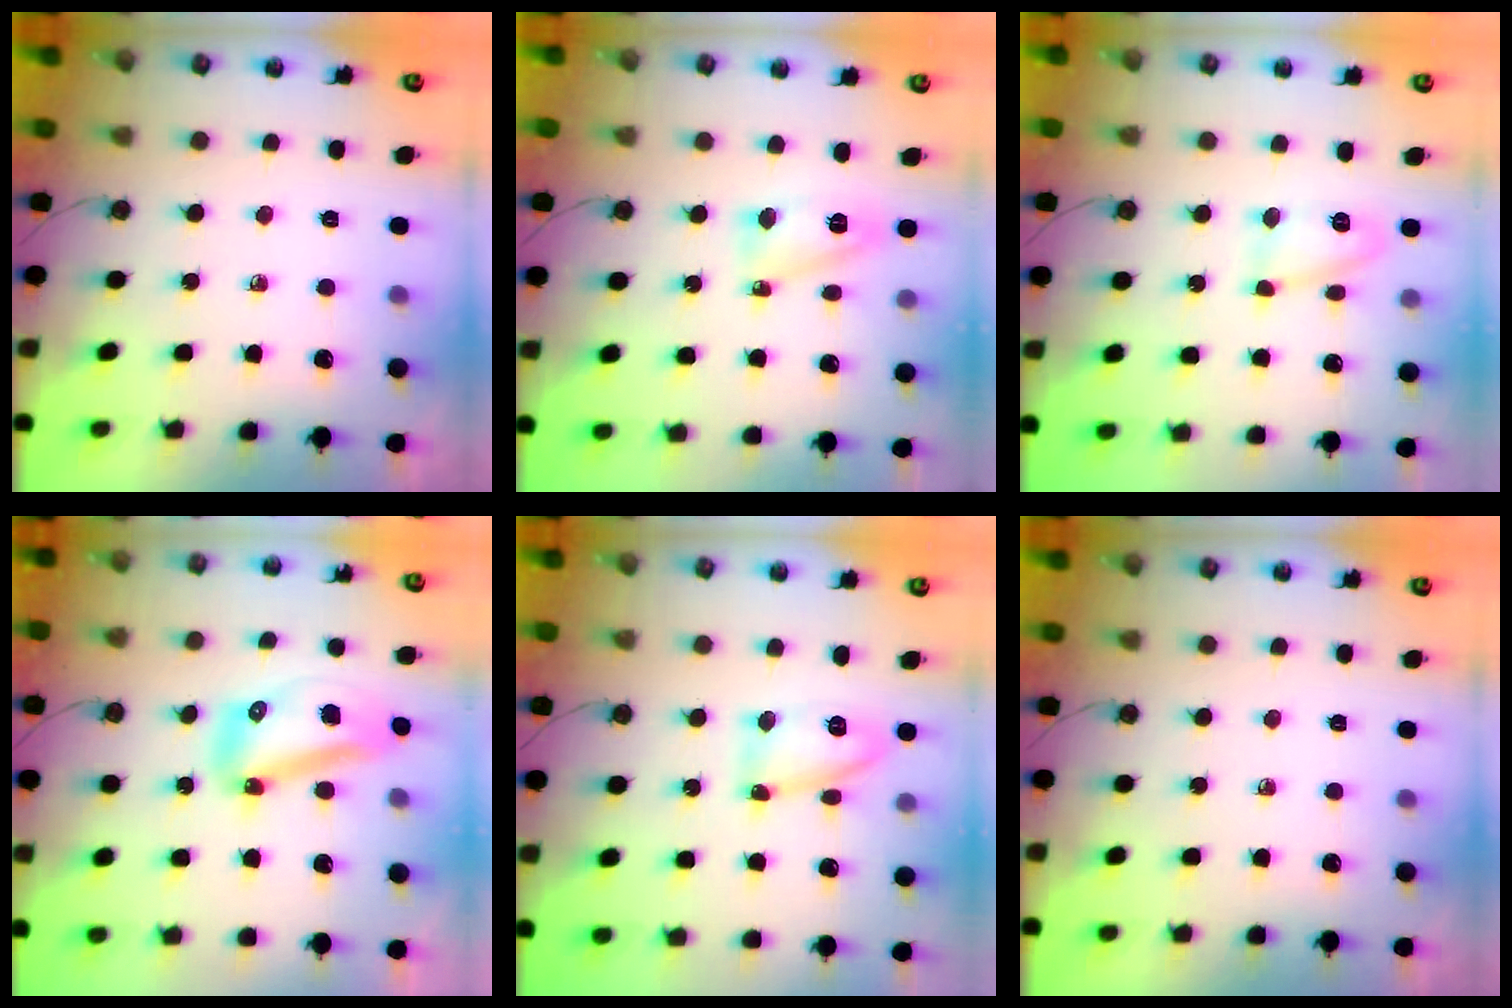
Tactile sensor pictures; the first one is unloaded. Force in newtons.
{"total": 9.6, "press": 9.6, "slide": 1.0}
{"total": 9.8, "press": 9.8, "slide": 0.9}
{"total": 12.8, "press": 12.7, "slide": 1.3}
{"total": 10.6, "press": 10.4, "slide": 2.2}
{"total": 0.0}